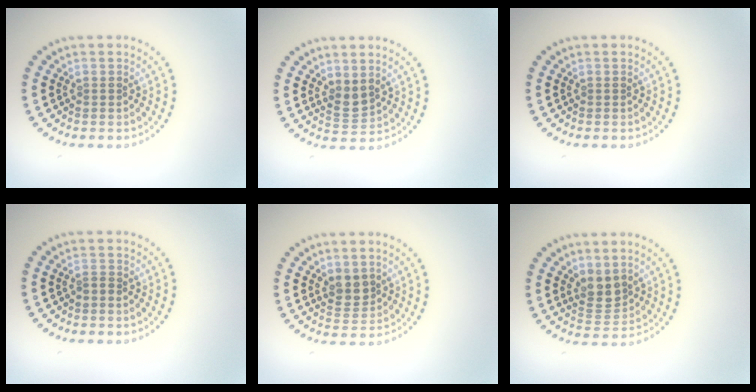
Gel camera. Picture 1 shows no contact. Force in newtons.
{"total": 1.8, "press": 1.5, "slide": 1.1}
{"total": 0.0}
{"total": 0.5, "press": 0.3, "slide": 0.4}
{"total": 1.9, "press": 1.8, "slide": 0.8}
{"total": 2.6, "press": 2.1, "slide": 1.5}